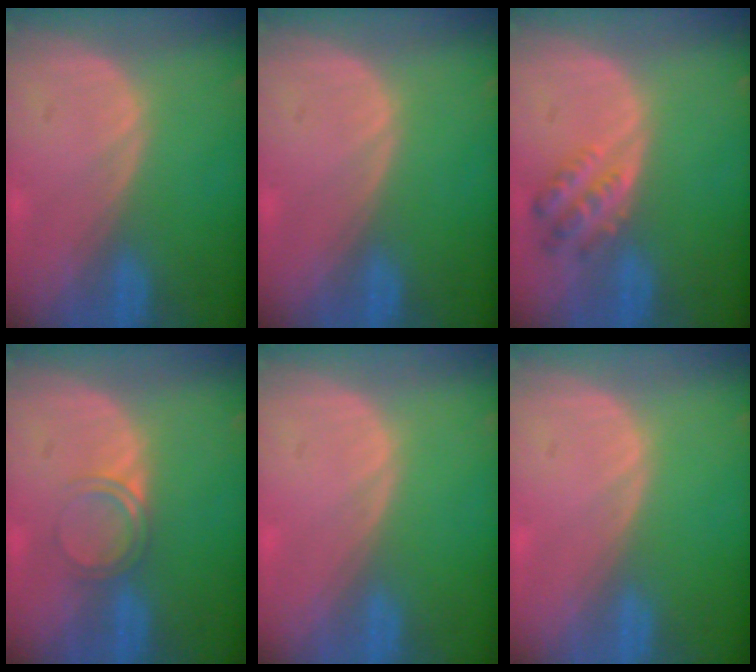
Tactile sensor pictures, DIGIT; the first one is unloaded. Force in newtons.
{"total": 0.0}
{"total": 4.4, "press": 4.3, "slide": 0.9}
{"total": 2.8, "press": 2.8, "slide": 0.2}
{"total": 0.0}
{"total": 0.0}